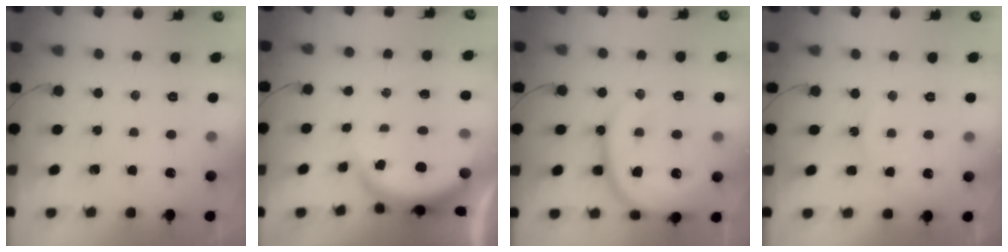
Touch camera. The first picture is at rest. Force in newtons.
{"total": 4.7, "press": 4.7, "slide": 0.7}
{"total": 18.6, "press": 18.5, "slide": 1.9}
{"total": 7.4, "press": 7.4, "slide": 0.8}